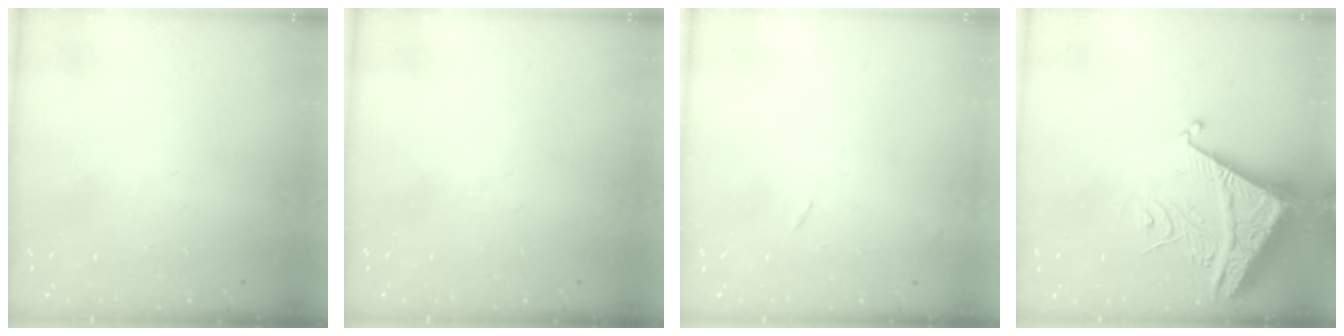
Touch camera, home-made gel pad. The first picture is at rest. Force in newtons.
{"total": 0.0}
{"total": 7.6, "press": 7.5, "slide": 0.7}
{"total": 7.0, "press": 6.9, "slide": 0.7}